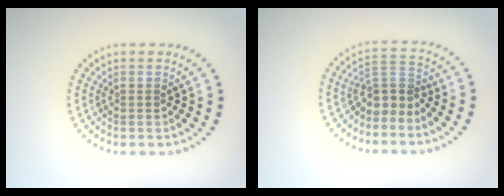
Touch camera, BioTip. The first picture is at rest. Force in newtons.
{"total": 3.0, "press": 2.1, "slide": 2.0}